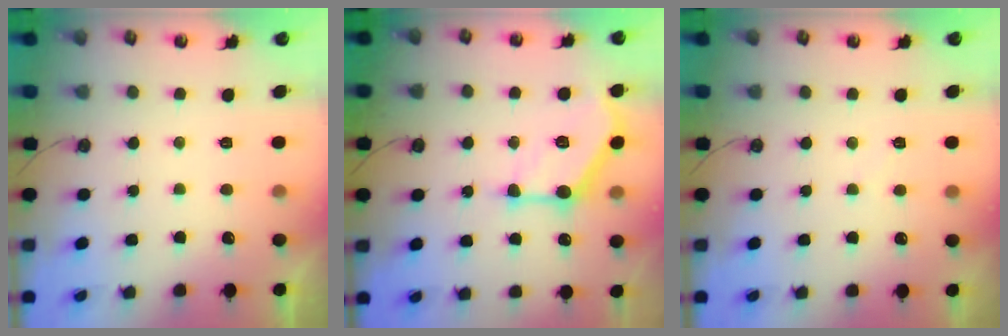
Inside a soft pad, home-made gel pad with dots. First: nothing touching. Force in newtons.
{"total": 14.1, "press": 14.1, "slide": 0.6}
{"total": 3.2, "press": 3.2, "slide": 0.5}